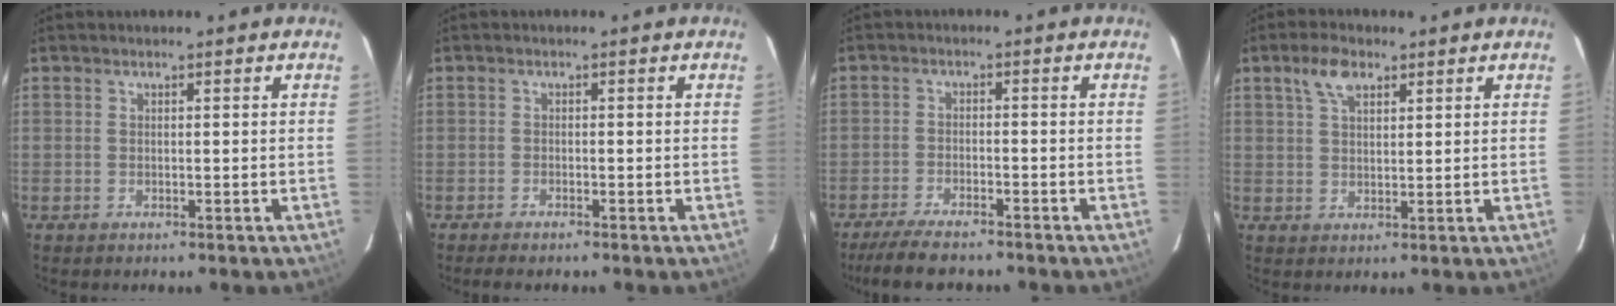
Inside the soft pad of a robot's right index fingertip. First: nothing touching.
{"total": 2.4, "force": [-2.2, 0.3, 1.0], "torque": [-0.027, -0.010, -0.039]}
{"total": 8.2, "force": [-7.2, 1.7, 3.7], "torque": [-0.094, -0.020, -0.122]}
{"total": 4.5, "force": [2.8, 2.0, 2.9], "torque": [-0.054, 0.011, 0.053]}